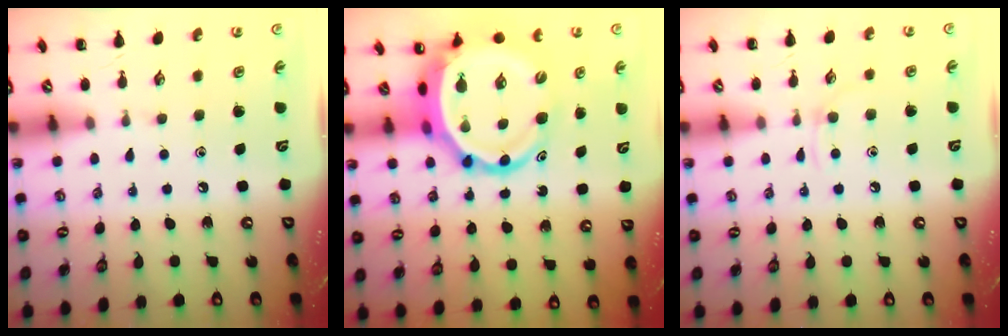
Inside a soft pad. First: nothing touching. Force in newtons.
{"total": 9.1, "press": 8.7, "slide": 2.5}
{"total": 3.1, "press": 2.9, "slide": 1.1}